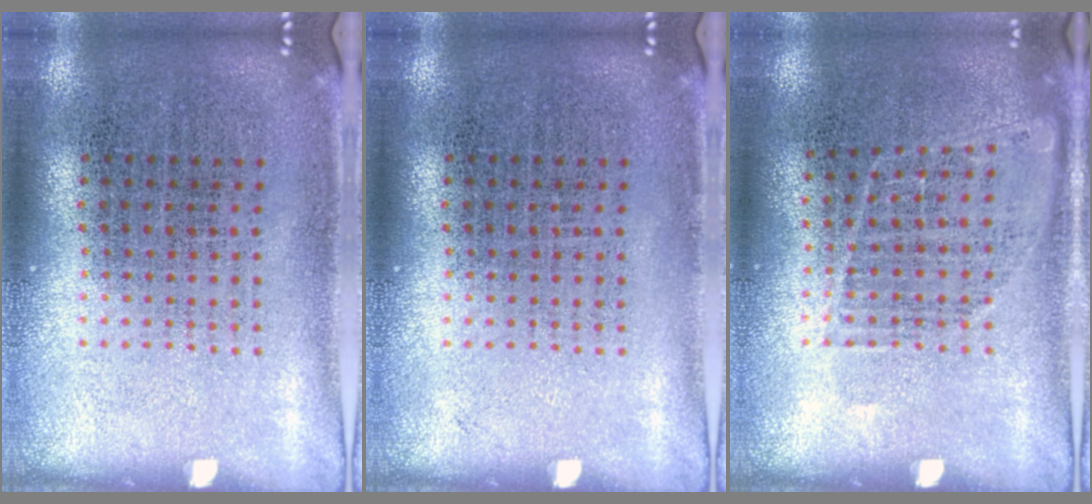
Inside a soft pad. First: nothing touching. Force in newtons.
{"total": 0.0}
{"total": 0.9, "press": 0.8, "slide": 0.4}